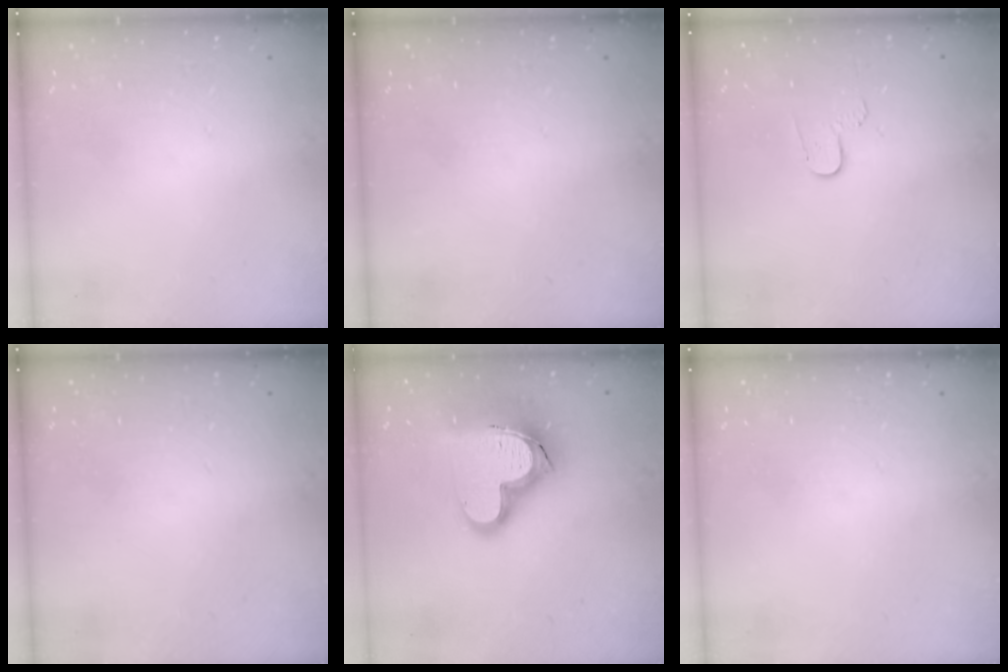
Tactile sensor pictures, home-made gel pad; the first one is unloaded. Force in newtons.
{"total": 0.0}
{"total": 4.9, "press": 4.8, "slide": 0.4}
{"total": 0.0}
{"total": 19.3, "press": 19.2, "slide": 1.8}
{"total": 0.0}